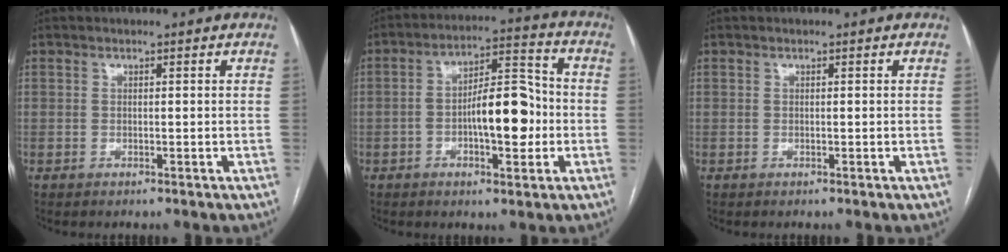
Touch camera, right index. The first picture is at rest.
{"total": 11.1, "force": [-2.0, 3.7, 10.2], "torque": [-0.168, 0.025, -0.027]}
{"total": 0.0}